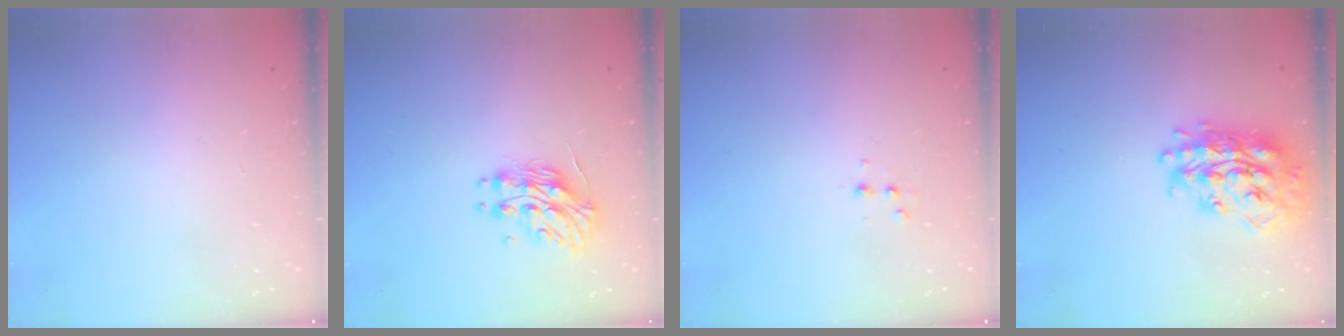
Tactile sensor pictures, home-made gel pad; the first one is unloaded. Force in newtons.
{"total": 13.2, "press": 13.2, "slide": 0.8}
{"total": 2.6, "press": 2.5, "slide": 0.8}
{"total": 21.6, "press": 21.5, "slide": 1.8}